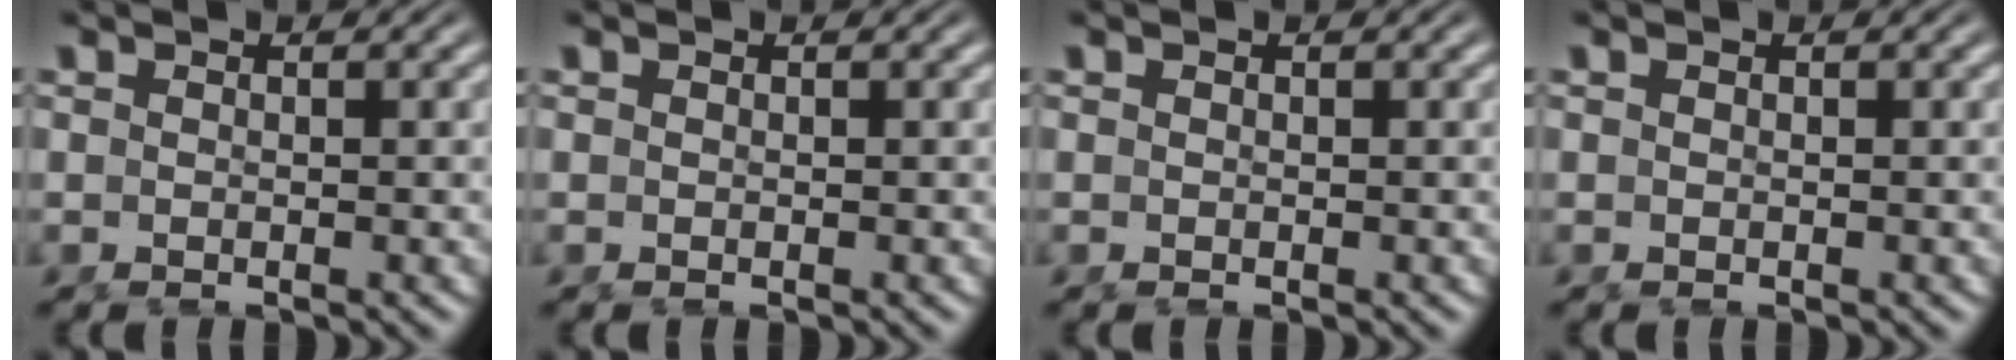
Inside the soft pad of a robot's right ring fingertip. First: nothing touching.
{"total": 0.0}
{"total": 0.0}
{"total": 0.0}